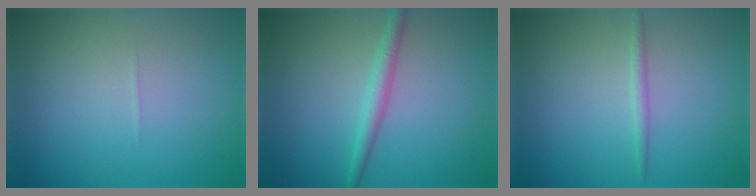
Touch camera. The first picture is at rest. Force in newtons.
{"total": 1.9, "press": 1.9, "slide": 0.0}
{"total": 0.9, "press": 0.9, "slide": 0.0}